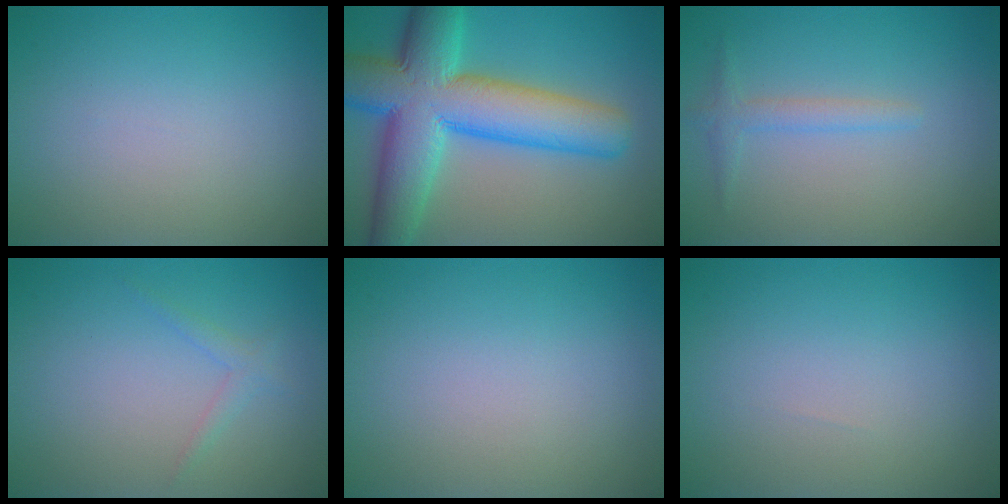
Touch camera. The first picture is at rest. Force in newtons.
{"total": 12.6, "press": 12.6, "slide": 0.4}
{"total": 1.6, "press": 1.6, "slide": 0.1}
{"total": 1.1, "press": 1.1, "slide": 0.0}
{"total": 0.0}
{"total": 0.0}